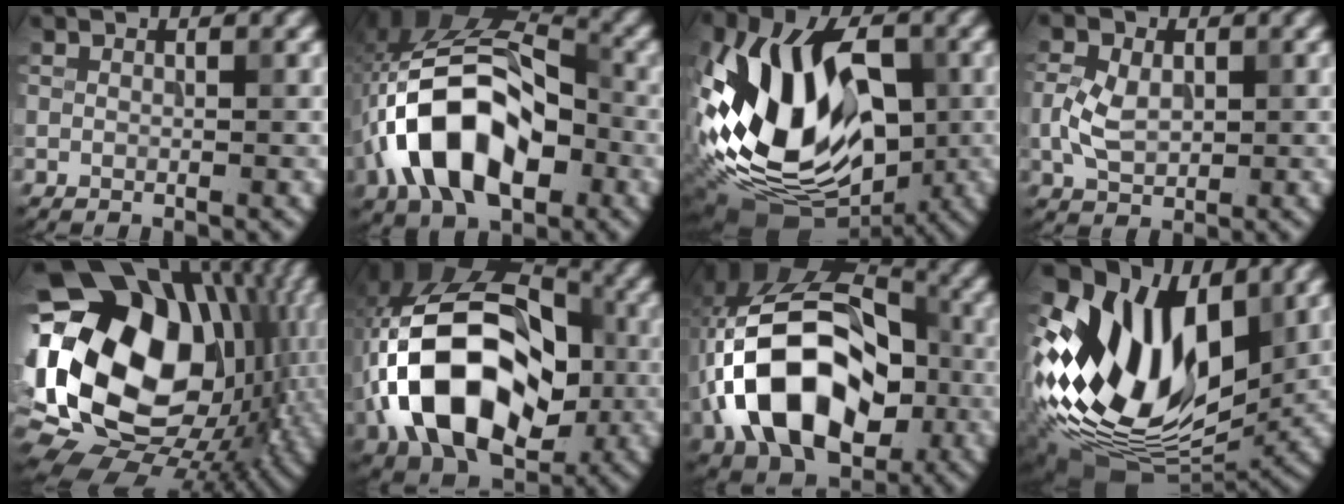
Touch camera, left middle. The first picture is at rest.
{"total": 12.4, "force": [-3.8, 7.5, 9.1], "torque": [-0.178, 0.009, -0.076]}
{"total": 15.5, "force": [-1.5, 10.3, 11.5], "torque": [-0.228, -0.003, -0.037]}
{"total": 3.8, "force": [0.1, 2.7, 2.7], "torque": [-0.057, 0.003, 0.001]}
{"total": 21.3, "force": [1.6, 14.9, 15.0], "torque": [-0.270, 0.019, 0.039]}
{"total": 15.7, "force": [-2.8, 10.6, 11.2], "torque": [-0.195, 0.004, -0.065]}
{"total": 14.6, "force": [-3.1, 9.7, 10.4], "torque": [-0.183, 0.005, -0.068]}
{"total": 14.3, "force": [1.3, 9.5, 10.5], "torque": [-0.198, 0.008, 0.006]}